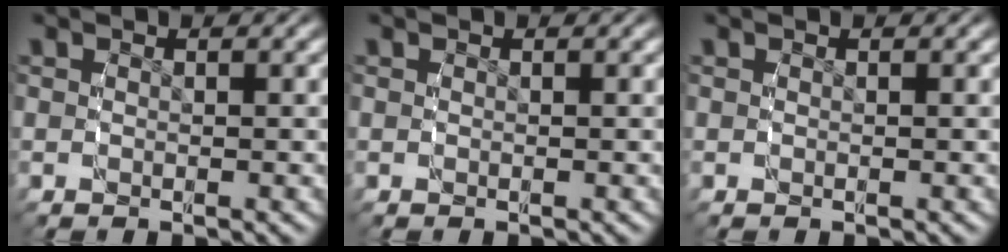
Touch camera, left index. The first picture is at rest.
{"total": 0.0}
{"total": 0.0}